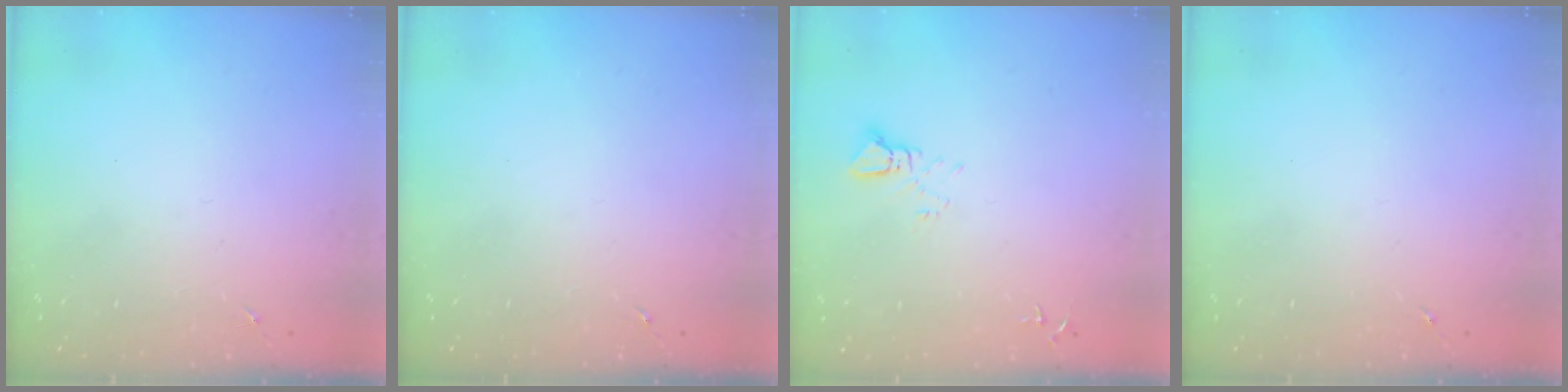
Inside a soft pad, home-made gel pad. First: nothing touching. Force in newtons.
{"total": 0.0}
{"total": 2.7, "press": 2.7, "slide": 0.1}
{"total": 0.0}